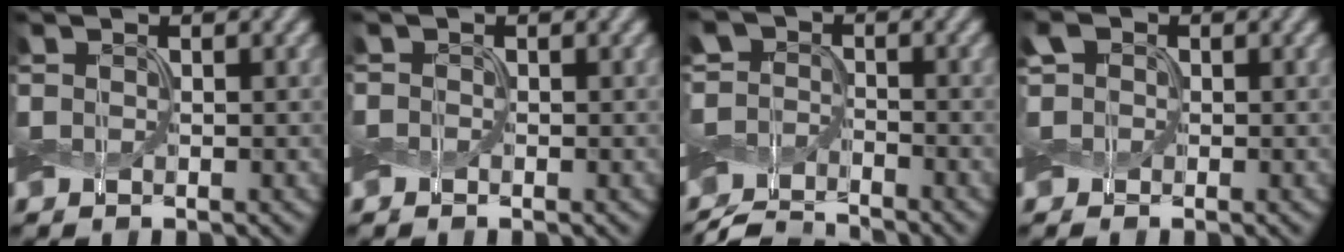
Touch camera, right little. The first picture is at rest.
{"total": 0.0}
{"total": 4.9, "force": [-4.4, 1.7, 1.4], "torque": [-0.012, -0.006, -0.100]}
{"total": 1.8, "force": [0.6, 1.5, 0.8], "torque": [-0.020, 0.007, 0.002]}